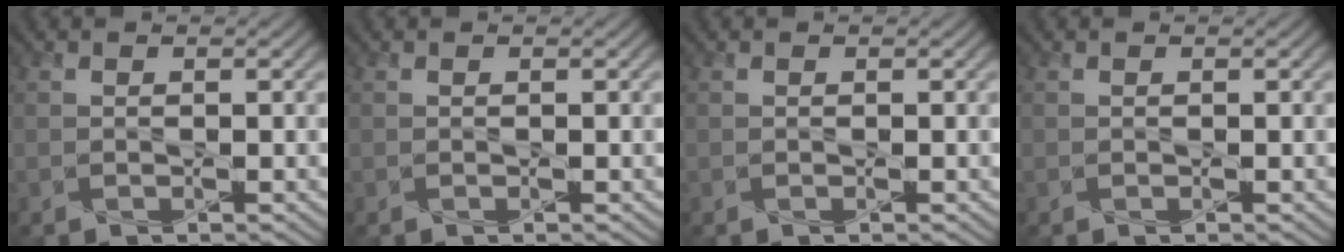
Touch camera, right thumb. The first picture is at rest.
{"total": 0.0}
{"total": 0.0}
{"total": 0.0}